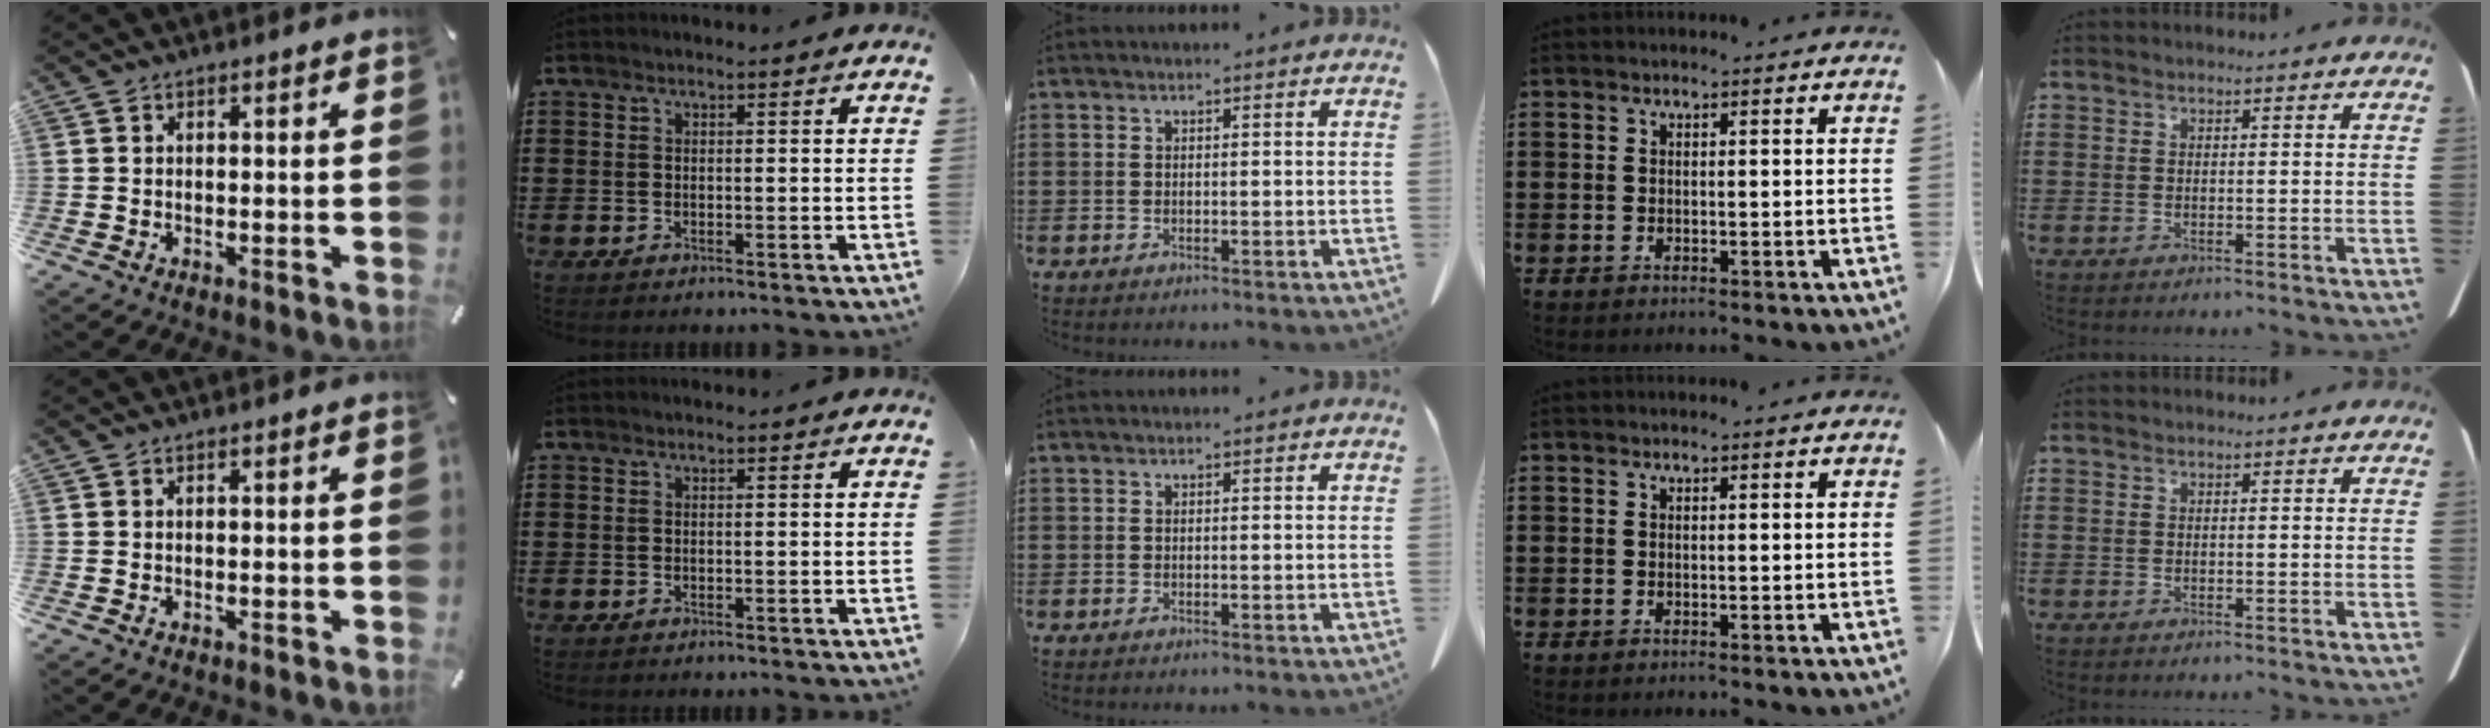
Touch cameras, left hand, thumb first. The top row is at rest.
{}